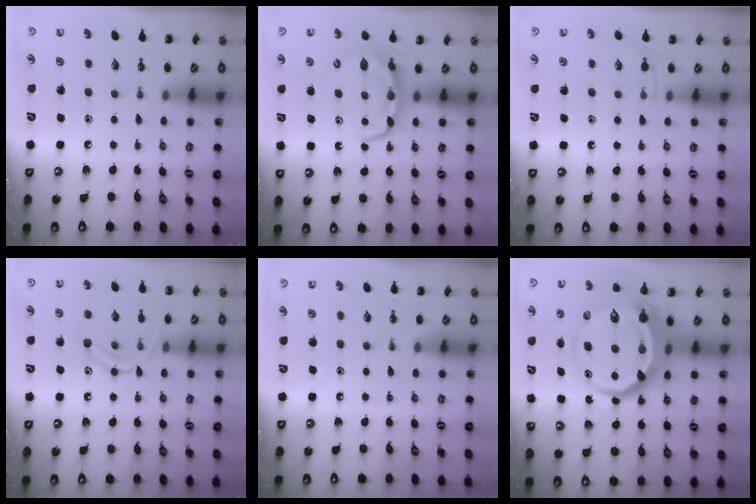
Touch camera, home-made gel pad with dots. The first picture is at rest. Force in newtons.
{"total": 6.1, "press": 6.1, "slide": 0.5}
{"total": 4.0, "press": 3.8, "slide": 1.3}
{"total": 13.2, "press": 13.1, "slide": 1.2}
{"total": 0.0}
{"total": 12.2, "press": 11.8, "slide": 3.2}